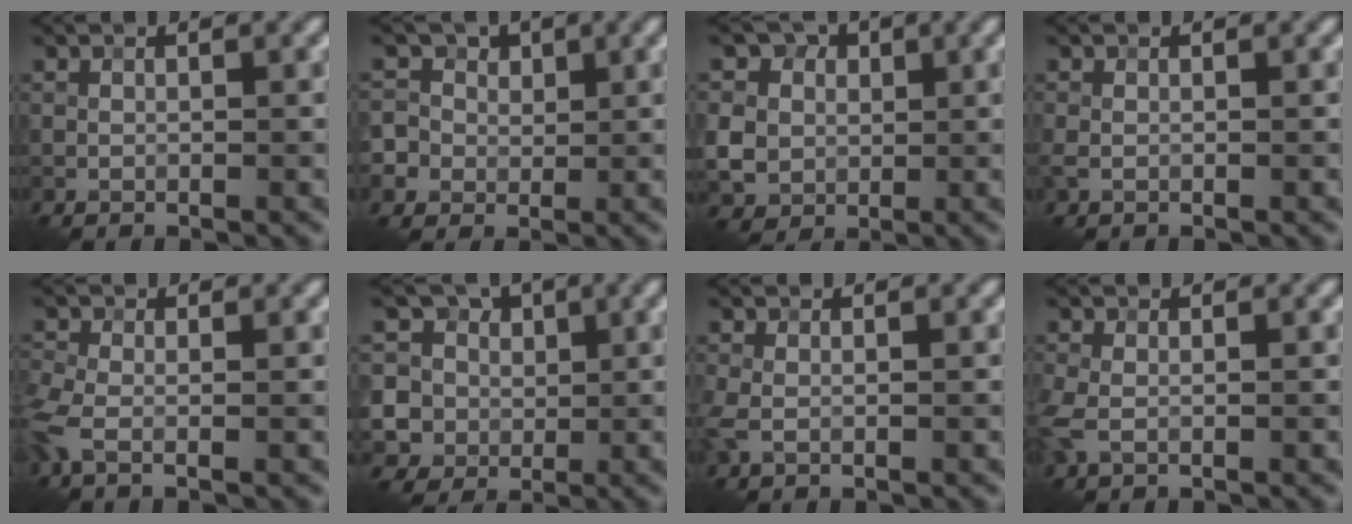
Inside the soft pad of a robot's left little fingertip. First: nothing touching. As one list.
[{"total": 5.9, "force": [1.3, 5.6, 1.7], "torque": [-0.045, 0.031, 0.005]}, {"total": 7.4, "force": [1.9, 6.6, 2.8], "torque": [-0.070, 0.019, 0.022]}, {"total": 0.8, "force": [-0.2, 0.5, 0.6], "torque": [-0.016, -0.003, -0.005]}, {"total": 3.1, "force": [-1.1, 1.3, 2.5], "torque": [-0.073, -0.009, -0.034]}, {"total": 9.5, "force": [3.5, 8.1, 3.5], "torque": [-0.078, 0.023, 0.038]}, {"total": 1.5, "force": [-0.3, 0.8, 1.2], "torque": [-0.033, -0.003, -0.010]}, {"total": 2.3, "force": [-0.5, 1.3, 1.8], "torque": [-0.053, -0.005, -0.016]}]